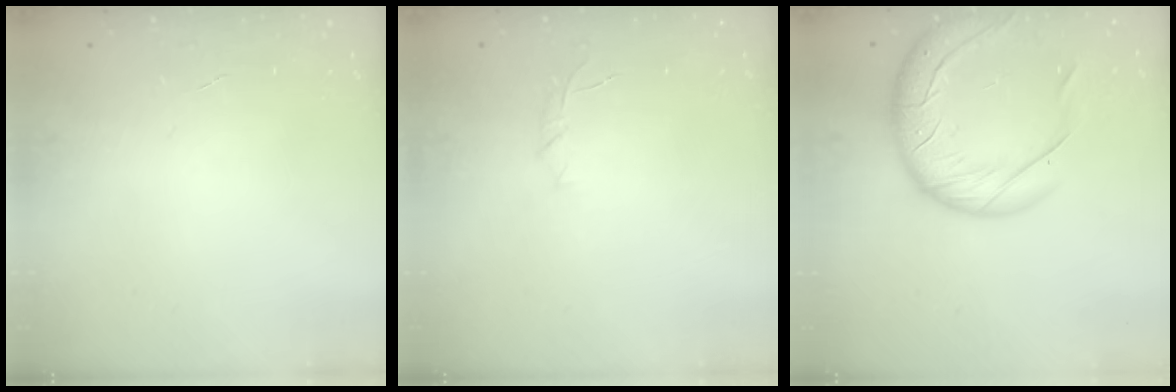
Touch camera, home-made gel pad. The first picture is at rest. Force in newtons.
{"total": 4.7, "press": 4.6, "slide": 1.3}
{"total": 21.1, "press": 20.8, "slide": 3.1}